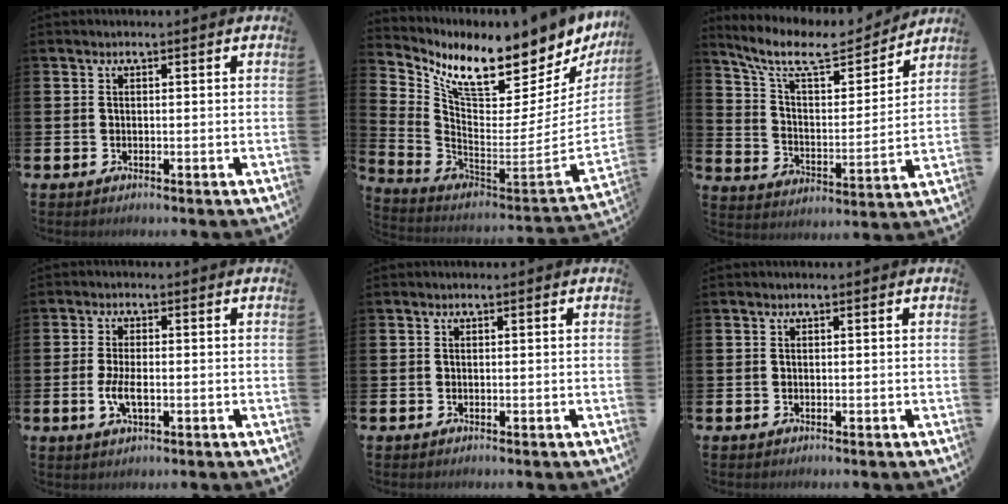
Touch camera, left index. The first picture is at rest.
{"total": 8.4, "force": [7.5, 2.5, 2.9], "torque": [-0.077, -0.079, 0.125]}
{"total": 9.9, "force": [8.6, 3.0, 4.0], "torque": [-0.109, -0.056, 0.146]}
{"total": 3.7, "force": [-0.6, 1.5, 3.3], "torque": [-0.059, -0.003, -0.013]}
{"total": 0.0}
{"total": 0.0}